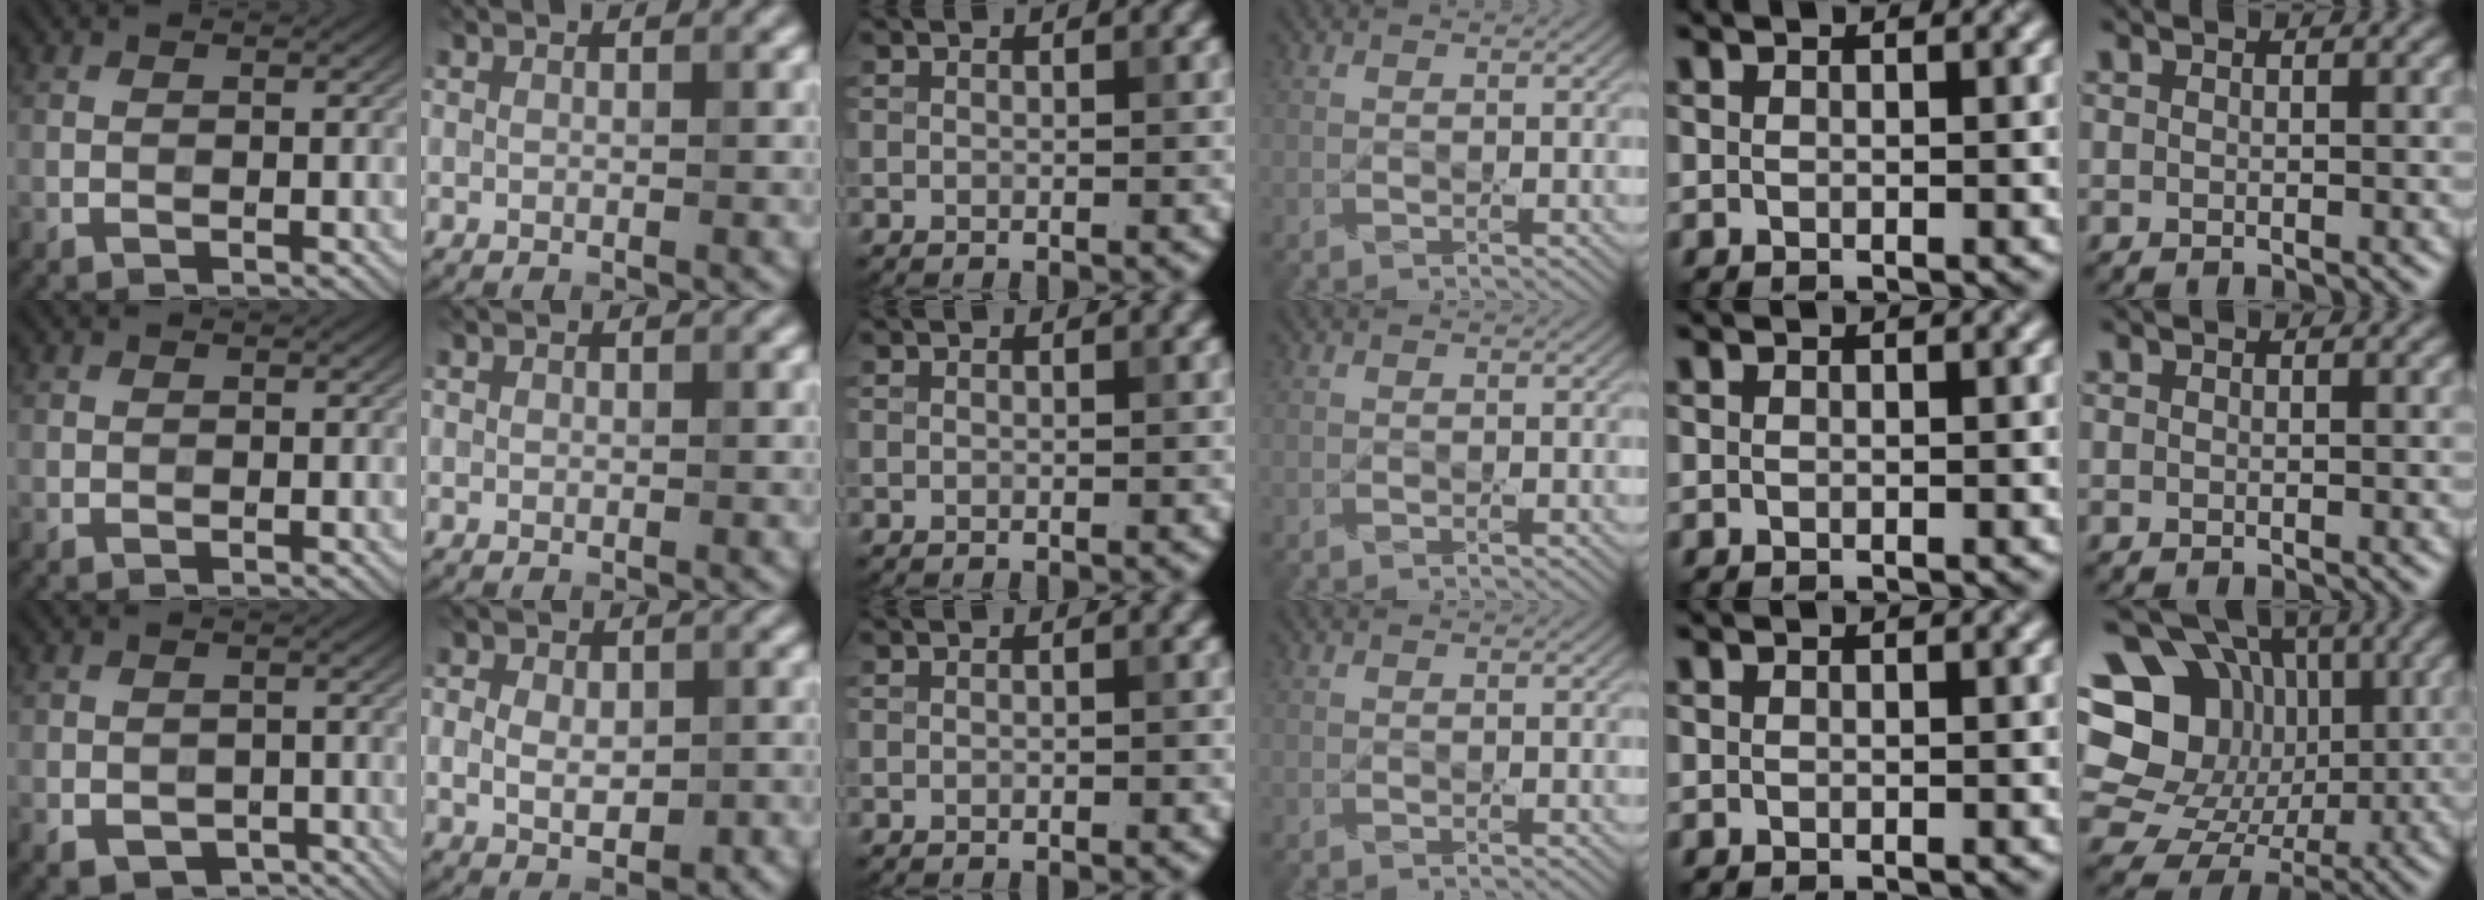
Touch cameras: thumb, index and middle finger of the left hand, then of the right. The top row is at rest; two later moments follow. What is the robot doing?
{"motion": "wipe", "object": "whiteboard"}